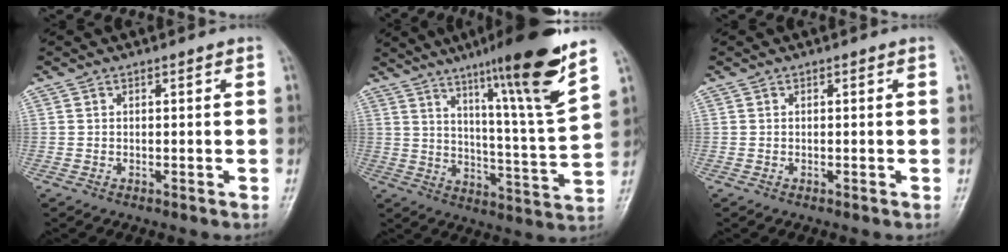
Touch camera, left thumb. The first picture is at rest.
{"total": 19.6, "force": [12.5, 0.6, 15.0], "torque": [-0.205, -0.065, 0.192]}
{"total": 0.0}